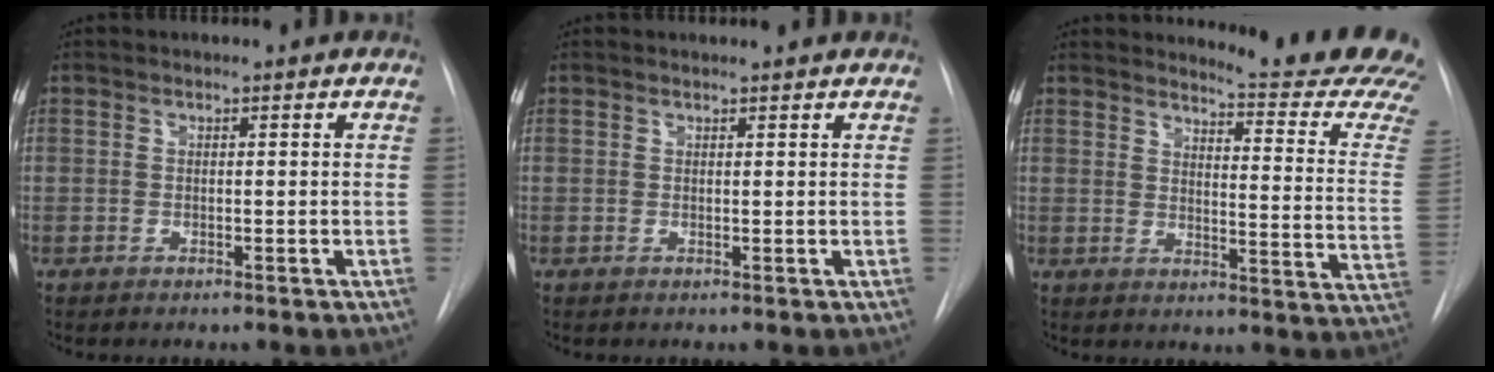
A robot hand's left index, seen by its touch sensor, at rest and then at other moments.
{"total": 2.0, "force": [2.0, 0.3, 0.4], "torque": [-0.014, 0.010, 0.019]}
{"total": 17.5, "force": [17.0, -1.1, 4.0], "torque": [-0.053, -0.161, 0.180]}